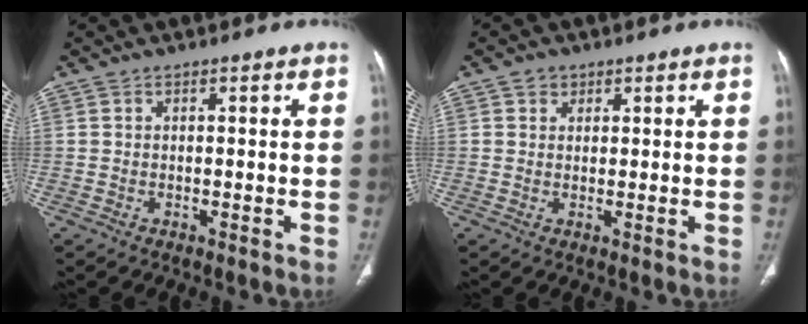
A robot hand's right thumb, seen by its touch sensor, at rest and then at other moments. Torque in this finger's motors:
{"motor_torque": [0.00, 0.00, 0.13, -0.20, 0.00]}